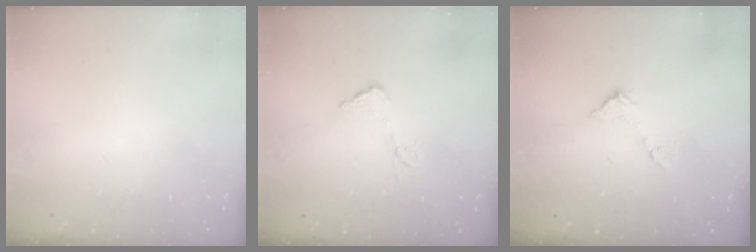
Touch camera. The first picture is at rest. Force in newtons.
{"total": 5.9, "press": 5.9, "slide": 0.4}
{"total": 6.2, "press": 6.2, "slide": 0.3}